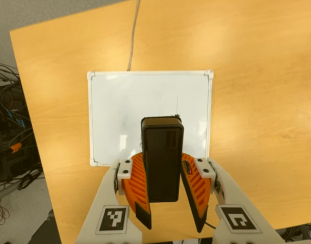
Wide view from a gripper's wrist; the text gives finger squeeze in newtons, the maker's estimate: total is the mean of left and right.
{"total": 9.9, "left": 9.7, "right": 10.1}